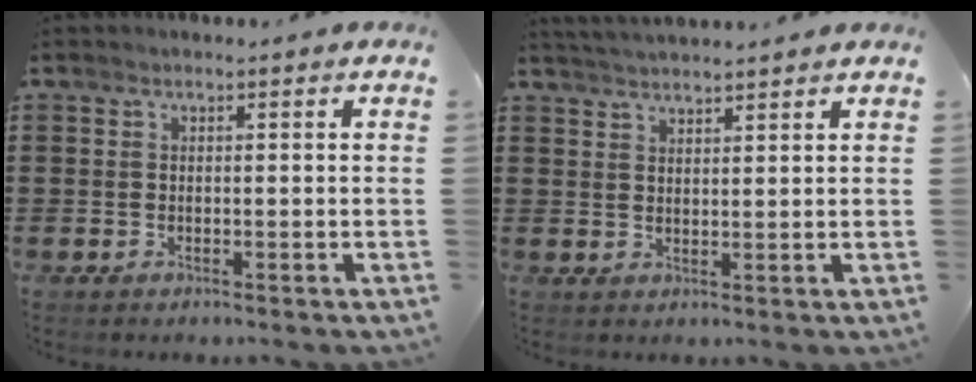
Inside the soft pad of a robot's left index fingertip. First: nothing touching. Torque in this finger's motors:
{"motor_torque": [1.08, 1.06, 0.16, 0.04]}